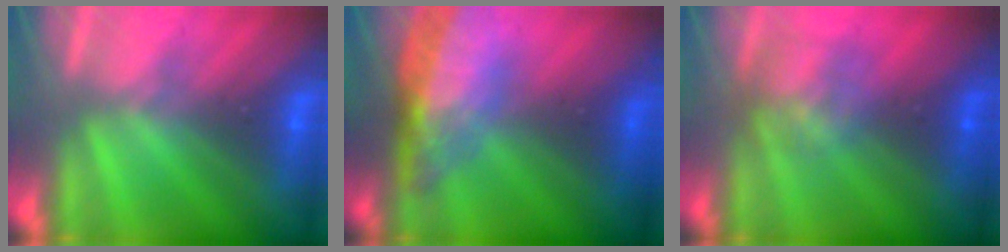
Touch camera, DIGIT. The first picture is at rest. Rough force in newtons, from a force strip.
{"total": 12.7}
{"total": 2.7}